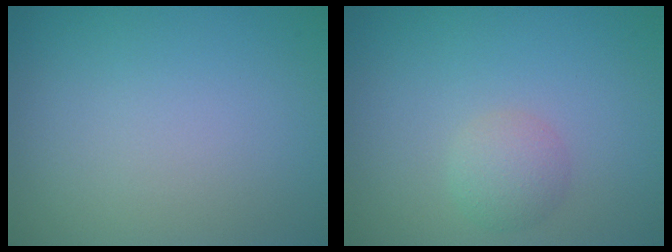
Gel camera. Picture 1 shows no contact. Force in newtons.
{"total": 2.1, "press": 2.1, "slide": 0.1}